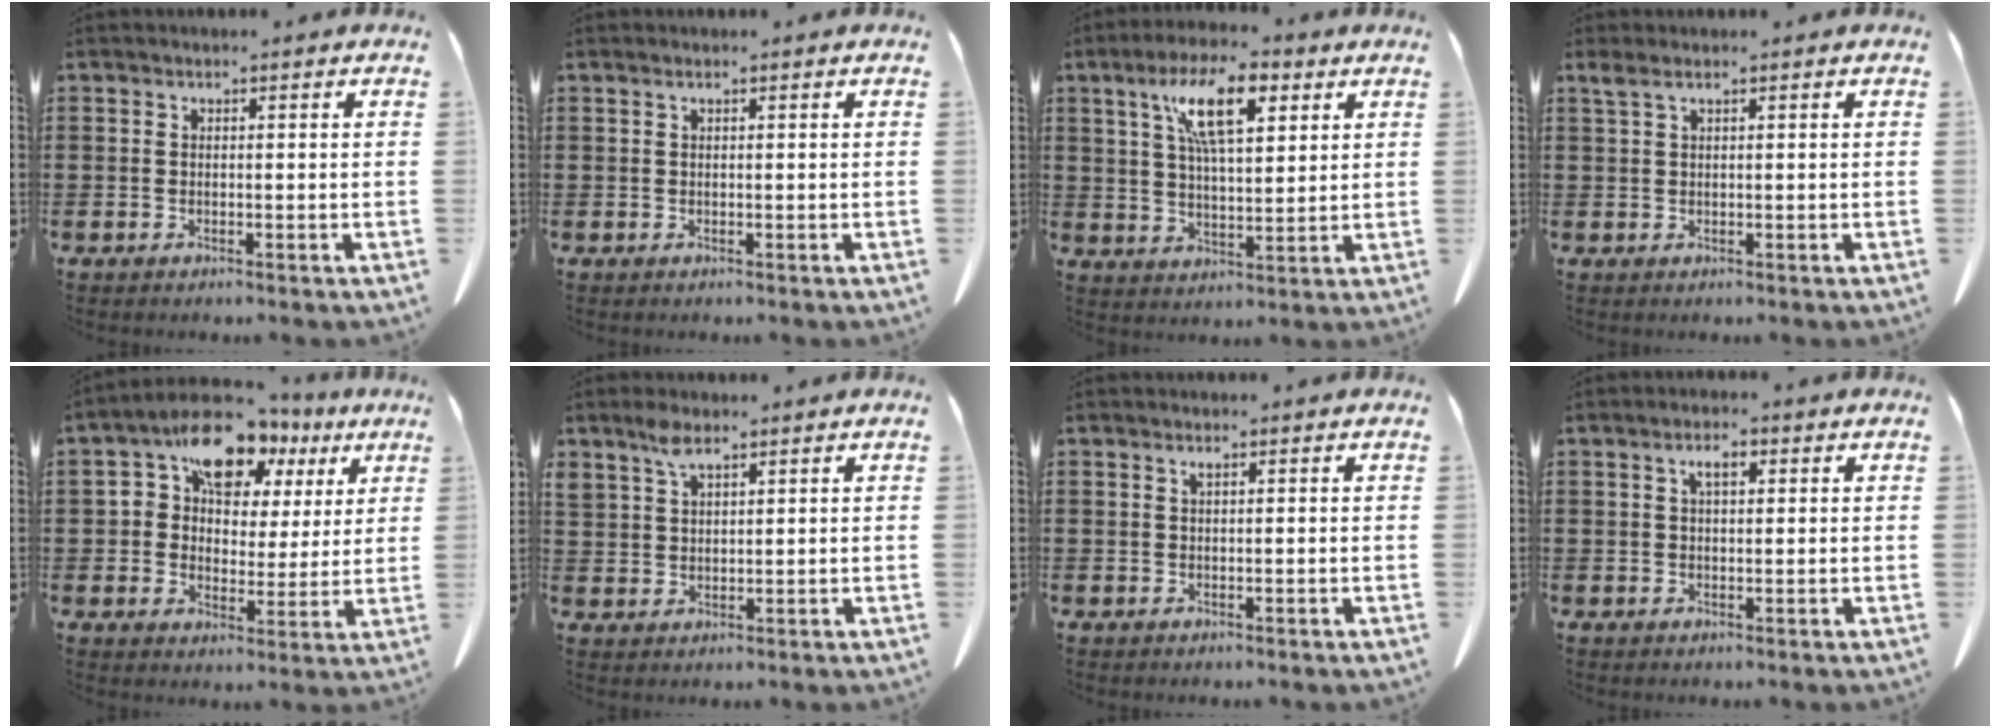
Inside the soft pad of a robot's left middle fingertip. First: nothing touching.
{"total": 0.5, "force": [0.3, 0.0, 0.4], "torque": [-0.008, 0.000, 0.005]}
{"total": 11.3, "force": [5.9, 3.9, 8.9], "torque": [-0.168, 0.001, 0.099]}
{"total": 1.3, "force": [0.6, 0.3, 1.1], "torque": [-0.023, 0.002, 0.011]}
{"total": 11.4, "force": [6.7, 7.0, 5.9], "torque": [-0.119, -0.012, 0.117]}
{"total": 3.2, "force": [2.4, 1.2, 1.6], "torque": [-0.038, 0.003, 0.045]}
{"total": 0.6, "force": [0.3, 0.1, 0.5], "torque": [-0.012, 0.000, 0.007]}
{"total": 3.1, "force": [1.2, 1.1, 2.7], "torque": [-0.049, 0.006, 0.017]}